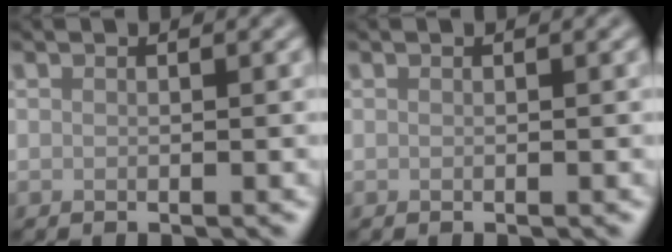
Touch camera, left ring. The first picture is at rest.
{"total": 0.0}